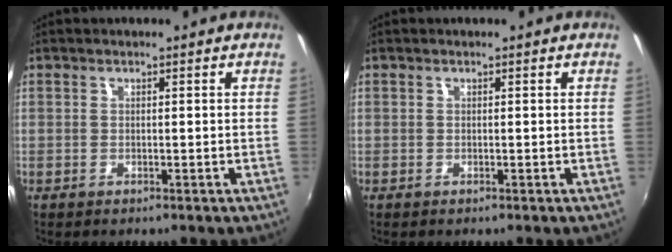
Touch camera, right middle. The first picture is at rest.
{"total": 0.0}